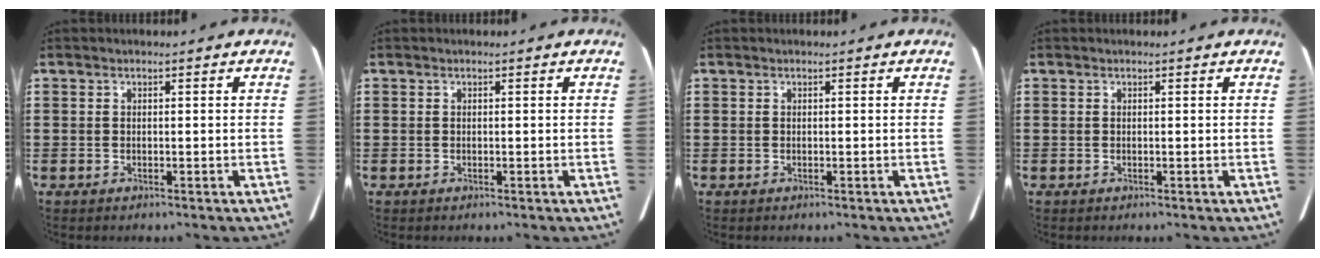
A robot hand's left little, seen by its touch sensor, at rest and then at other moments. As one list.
[{"total": 0.0}, {"total": 0.0}, {"total": 0.0}]